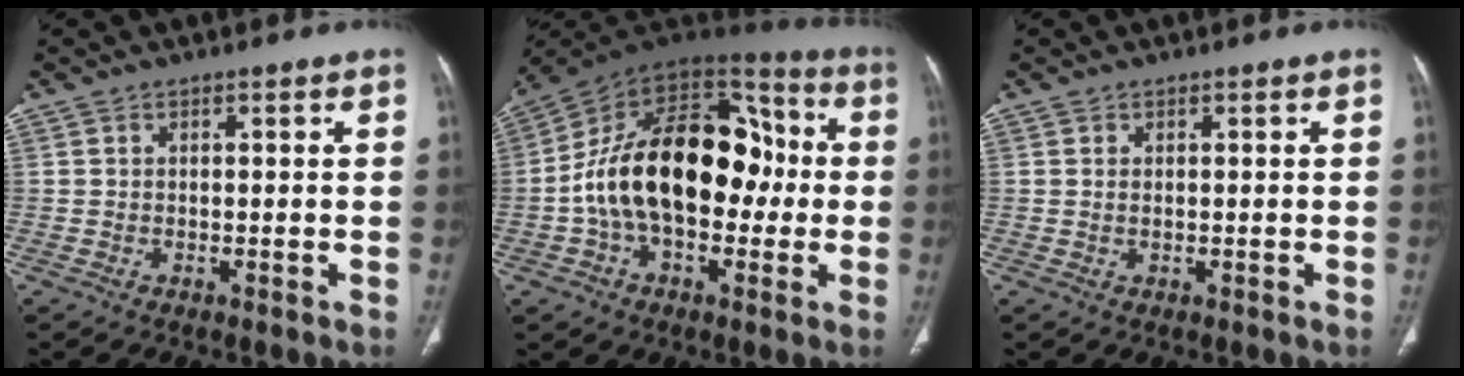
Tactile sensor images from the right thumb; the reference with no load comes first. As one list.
[{"total": 24.8, "force": [-1.0, 15.1, 19.6], "torque": [-0.312, 0.051, -0.017]}, {"total": 0.6, "force": [0.1, 0.3, 0.6], "torque": [-0.016, 0.002, 0.004]}]